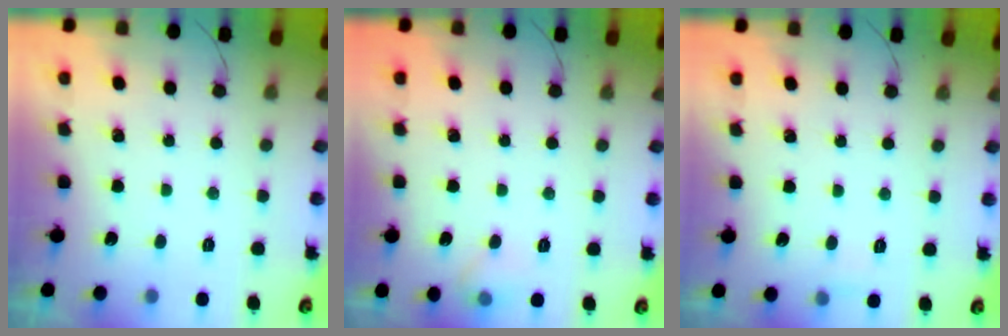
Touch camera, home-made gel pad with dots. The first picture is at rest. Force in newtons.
{"total": 5.1, "press": 4.6, "slide": 2.3}
{"total": 6.3, "press": 1.7, "slide": 6.1}